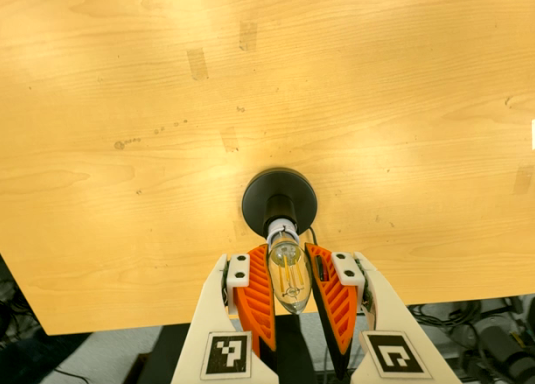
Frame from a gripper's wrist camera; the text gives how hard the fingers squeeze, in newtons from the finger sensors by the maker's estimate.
{"total": 14.5, "left": 13.8, "right": 15.1}